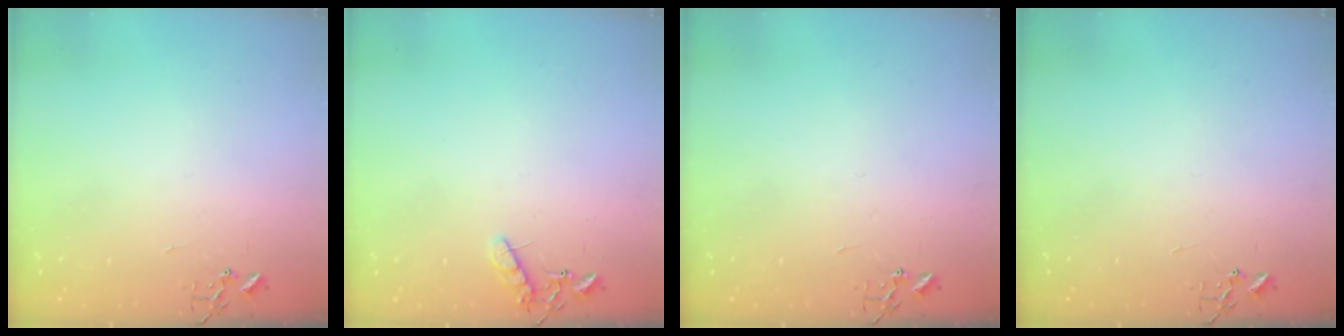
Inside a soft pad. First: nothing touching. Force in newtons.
{"total": 8.1, "press": 8.1, "slide": 0.3}
{"total": 0.0}
{"total": 0.0}